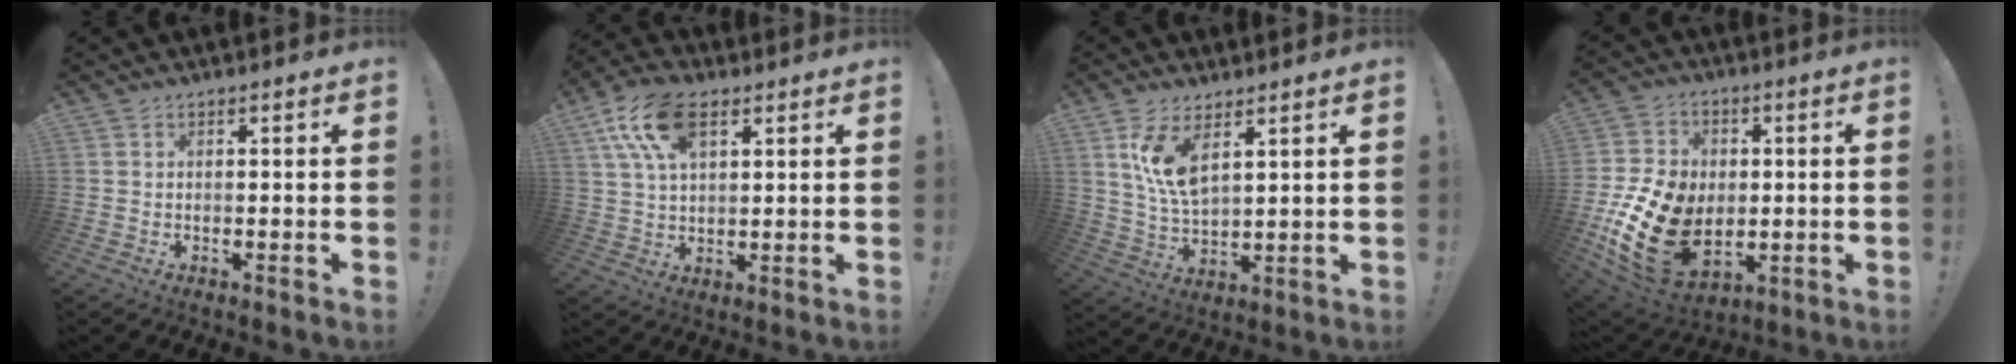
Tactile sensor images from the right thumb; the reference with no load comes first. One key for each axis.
{"total": 13.1, "fx": 6.1, "fy": 6.7, "fz": 9.4, "tx": -0.166, "ty": -0.009, "tz": 0.114}
{"total": 10.2, "fx": 5.3, "fy": 4.3, "fz": 7.5, "tx": -0.145, "ty": -0.031, "tz": 0.094}
{"total": 21.9, "fx": -4.9, "fy": 15.9, "fz": 14.2, "tx": -0.271, "ty": 0.031, "tz": -0.064}